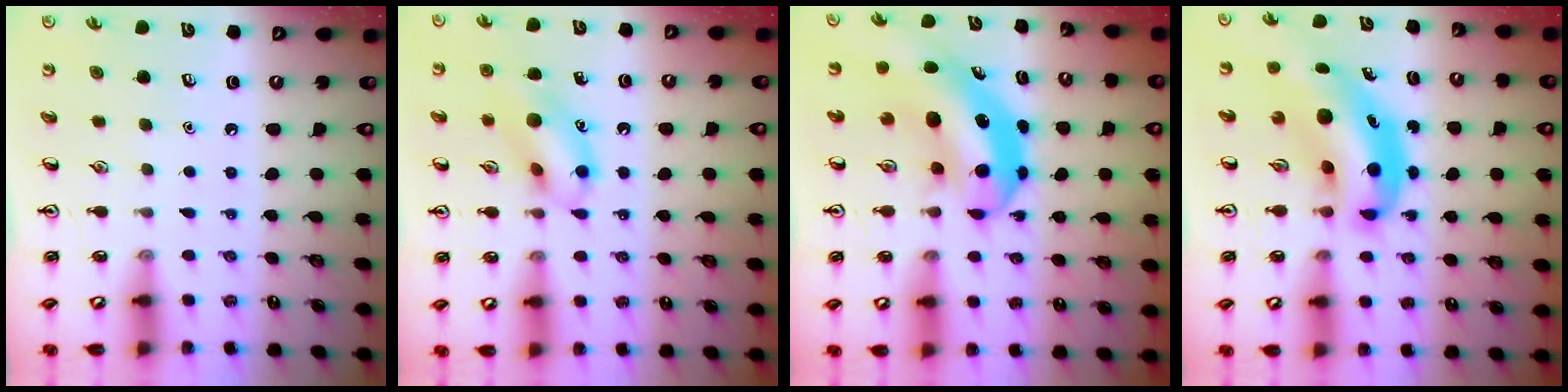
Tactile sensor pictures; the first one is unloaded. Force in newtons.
{"total": 12.7, "press": 12.6, "slide": 1.7}
{"total": 7.3, "press": 7.0, "slide": 2.1}
{"total": 9.7, "press": 9.3, "slide": 2.6}